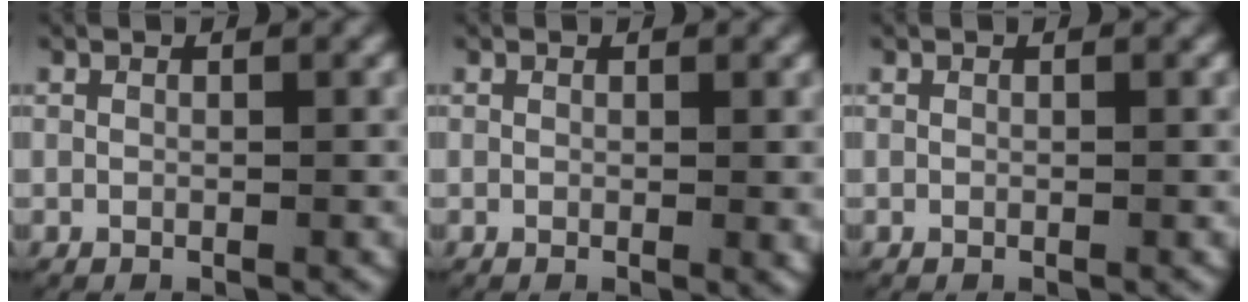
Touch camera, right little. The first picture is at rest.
{"total": 0.7, "force": [0.1, 0.2, 0.7], "torque": [-0.006, -0.004, 0.004]}
{"total": 0.0}